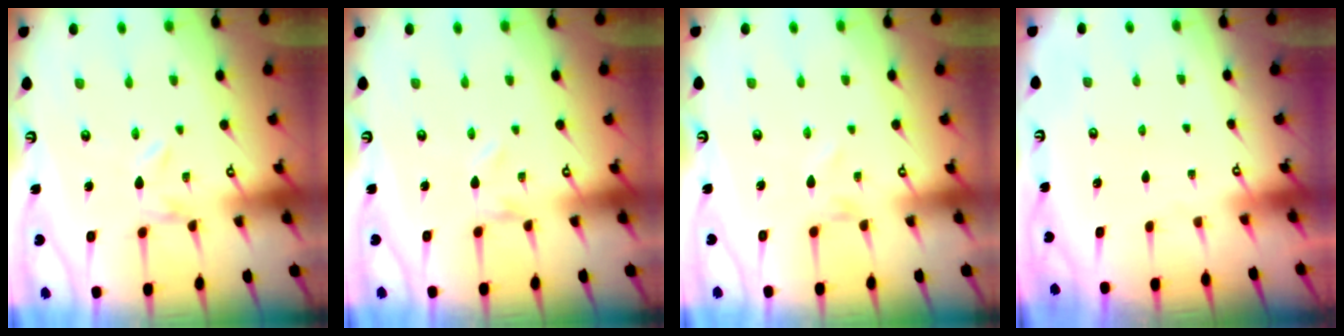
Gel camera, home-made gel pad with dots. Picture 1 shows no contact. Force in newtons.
{"total": 0.0}
{"total": 2.3, "press": 2.3, "slide": 0.3}
{"total": 0.0}